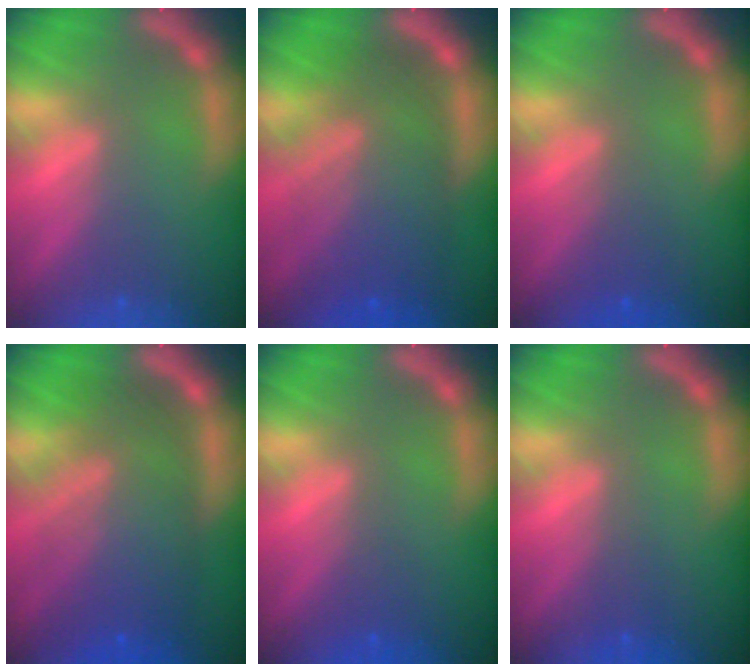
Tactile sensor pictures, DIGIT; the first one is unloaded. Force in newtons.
{"total": 10.1}
{"total": 2.0}
{"total": 10.0}
{"total": 1.5}
{"total": 1.0}